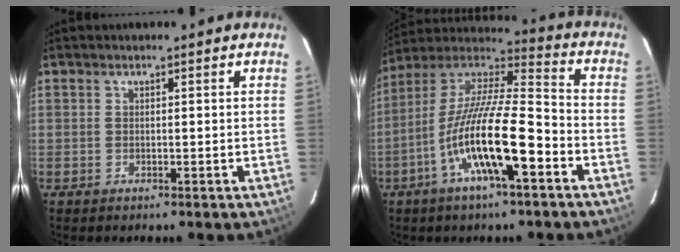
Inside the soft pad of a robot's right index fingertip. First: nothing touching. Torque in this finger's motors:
{"motor_torque": [1.28, -0.86, 1.06, 0.21]}